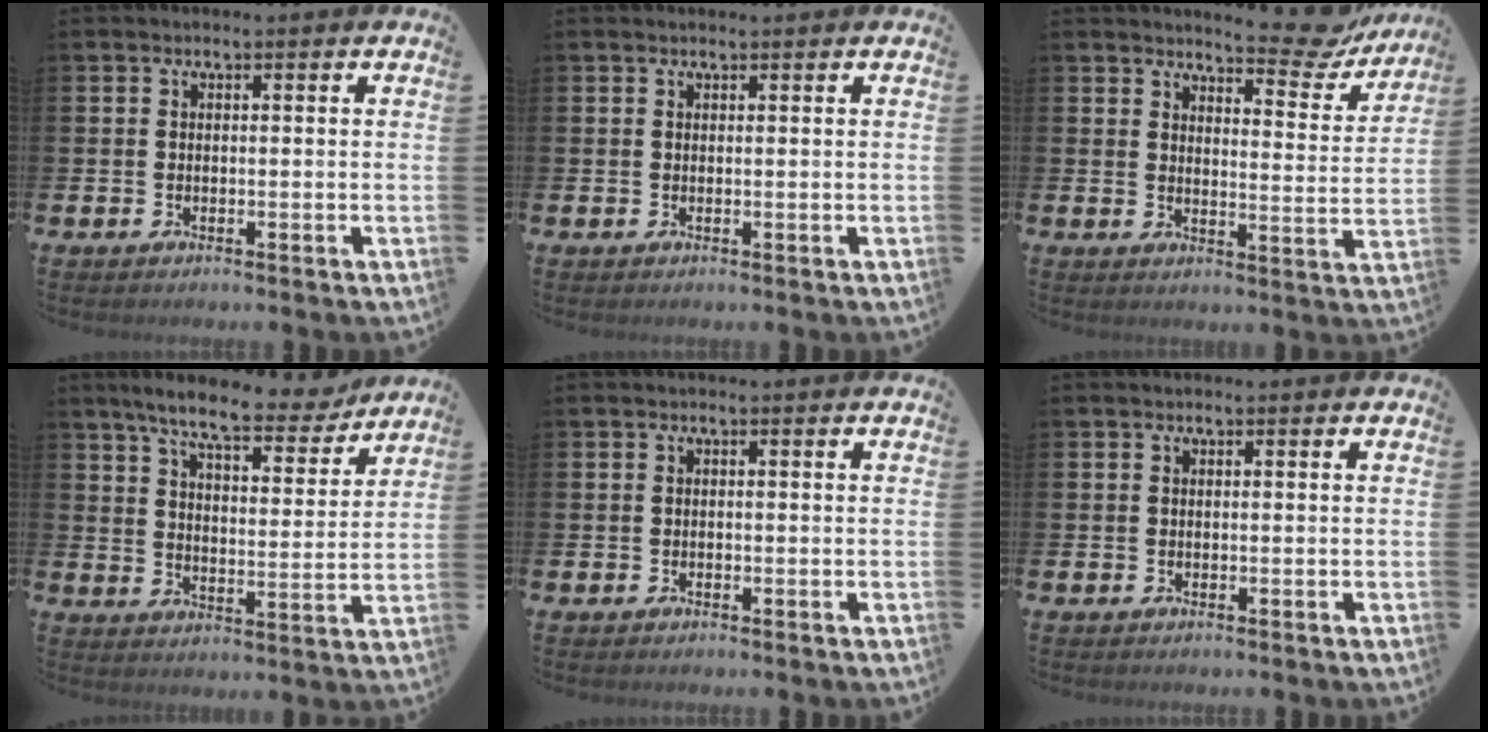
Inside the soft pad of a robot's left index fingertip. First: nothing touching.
{"total": 0.0}
{"total": 6.8, "force": [6.4, 1.5, 2.0], "torque": [-0.029, -0.043, 0.109]}
{"total": 8.6, "force": [7.5, 1.7, 3.9], "torque": [-0.088, -0.038, 0.126]}
{"total": 0.0}
{"total": 0.0}